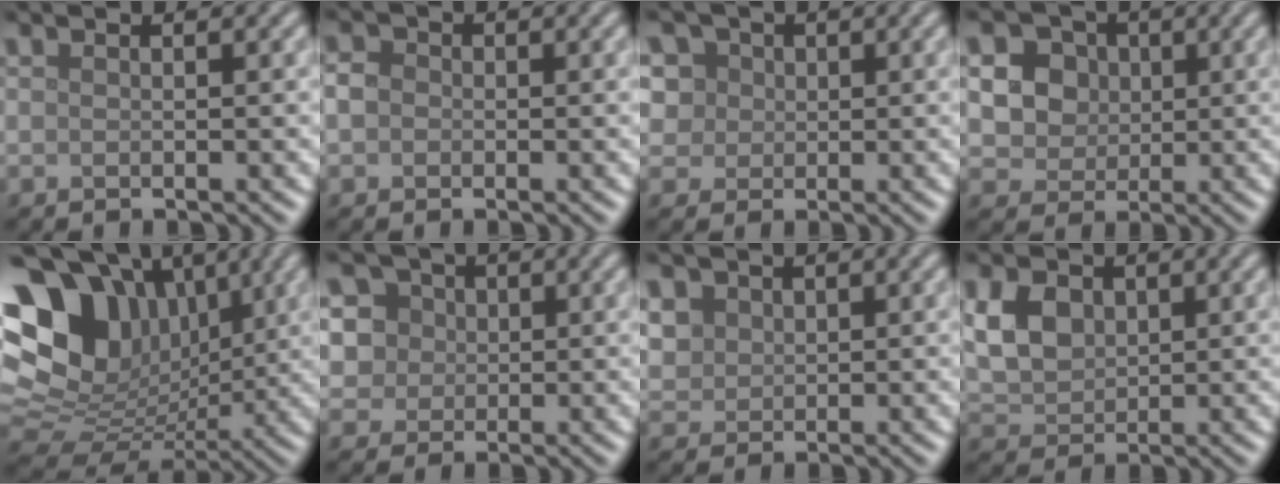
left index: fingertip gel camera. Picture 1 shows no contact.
{"total": 1.8, "force": [-0.1, 1.6, 0.7], "torque": [-0.007, 0.003, -0.012]}
{"total": 7.1, "force": [3.4, 5.4, 3.1], "torque": [-0.052, 0.024, 0.028]}
{"total": 6.4, "force": [1.9, 5.4, 2.8], "torque": [-0.056, 0.016, 0.026]}
{"total": 15.6, "force": [4.9, 11.4, 9.4], "torque": [-0.181, 0.014, 0.095]}
{"total": 7.0, "force": [3.0, 5.7, 2.8], "torque": [-0.041, 0.024, 0.023]}
{"total": 3.8, "force": [1.5, 3.2, 1.5], "torque": [-0.052, 0.010, 0.031]}
{"total": 5.5, "force": [1.6, 4.1, 3.4], "torque": [-0.091, 0.014, 0.027]}